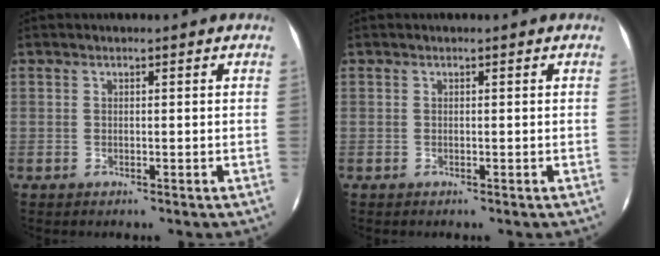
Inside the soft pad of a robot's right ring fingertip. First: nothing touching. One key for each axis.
{"total": 0.0}